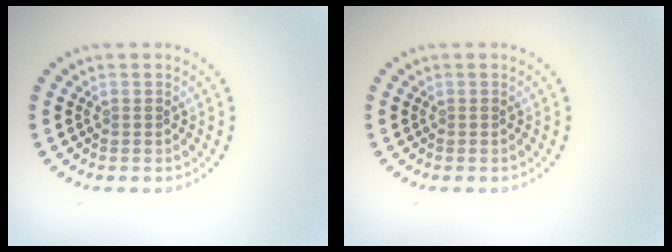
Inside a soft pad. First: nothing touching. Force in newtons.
{"total": 0.0}